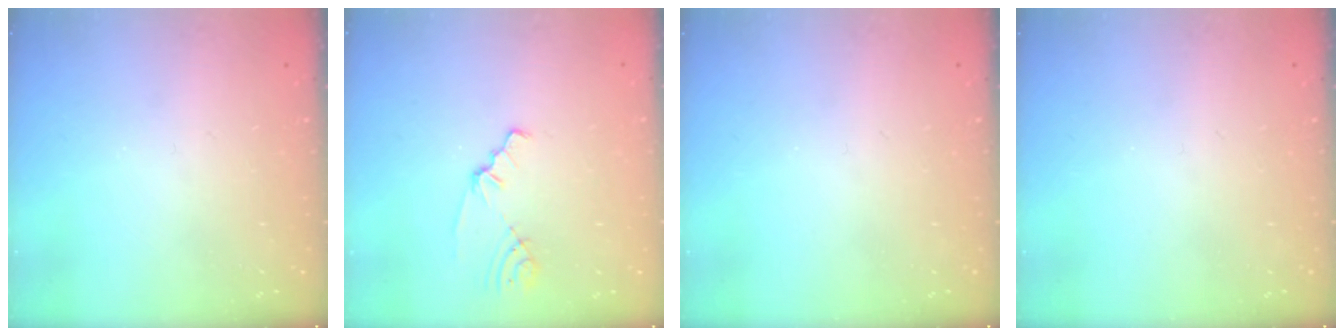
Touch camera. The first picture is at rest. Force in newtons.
{"total": 1.8, "press": 1.8, "slide": 0.2}
{"total": 0.0}
{"total": 0.0}